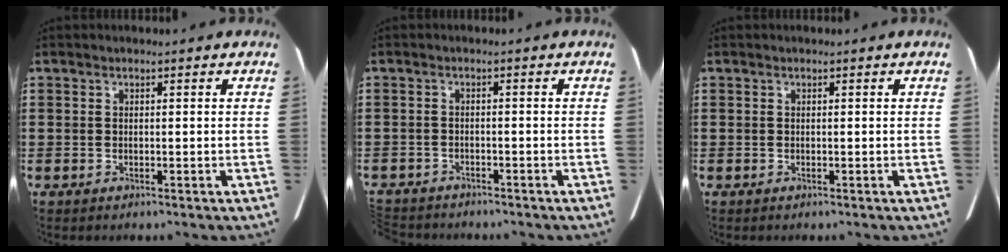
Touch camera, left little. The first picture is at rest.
{"total": 1.8, "force": [-1.8, -0.1, -0.1], "torque": [-0.004, -0.003, -0.040]}
{"total": 0.0}